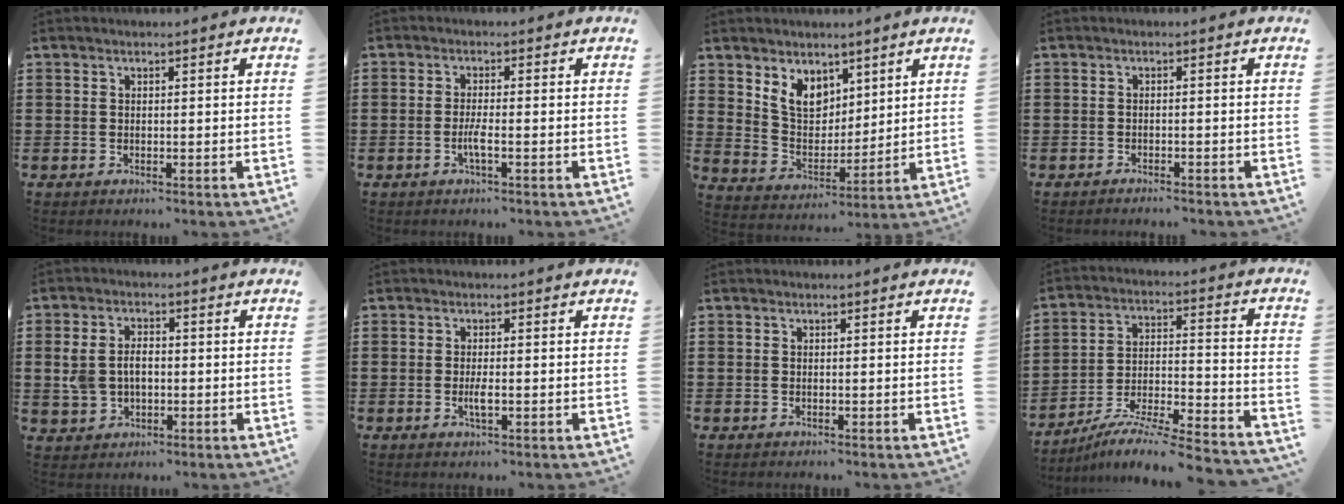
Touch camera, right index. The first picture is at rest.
{"total": 2.6, "force": [-1.0, 0.2, 2.4], "torque": [-0.056, -0.007, -0.022]}
{"total": 7.0, "force": [4.4, 4.8, 2.8], "torque": [-0.079, -0.002, 0.084]}
{"total": 1.0, "force": [-0.9, 0.0, 0.2], "torque": [-0.007, 0.000, -0.019]}
{"total": 4.6, "force": [0.0, 3.2, 3.2], "torque": [-0.082, 0.007, -0.007]}
{"total": 2.1, "force": [-0.6, 0.3, 2.0], "torque": [-0.050, -0.005, -0.015]}
{"total": 0.0}
{"total": 8.4, "force": [-7.7, 0.0, 3.4], "torque": [-0.053, 0.000, -0.155]}